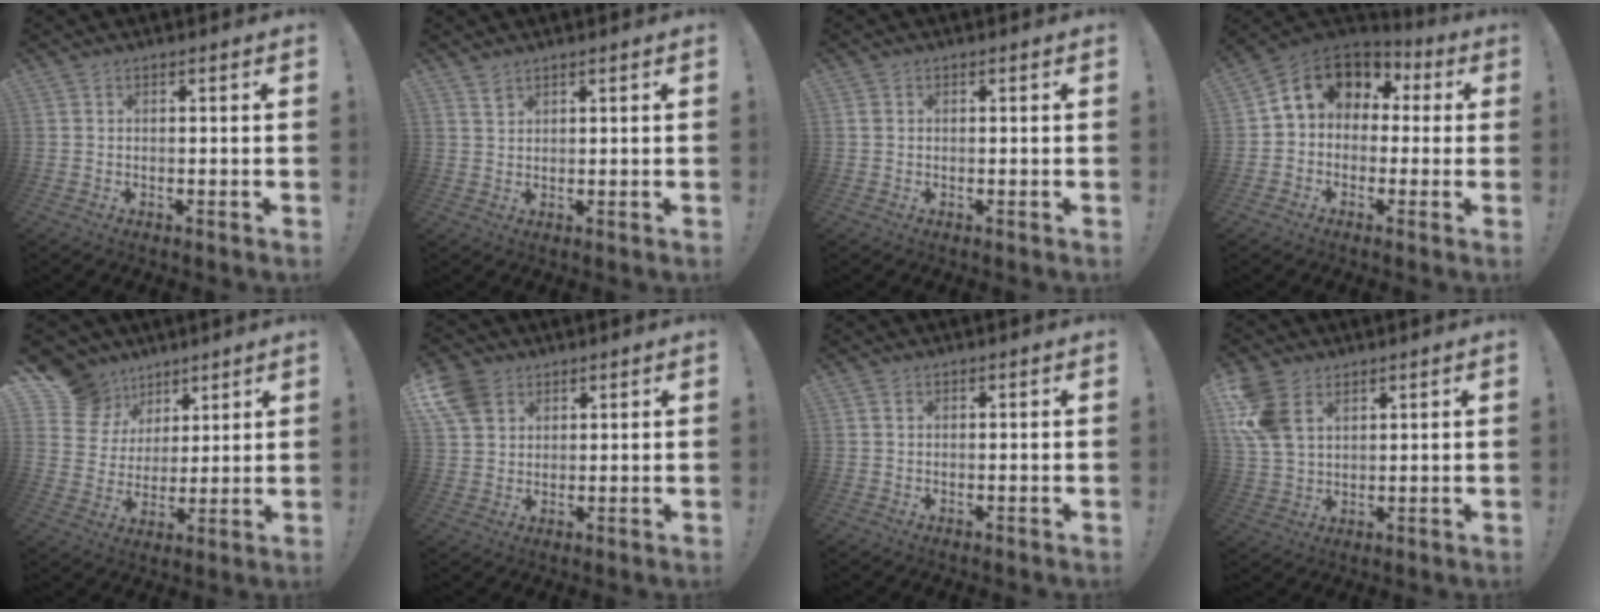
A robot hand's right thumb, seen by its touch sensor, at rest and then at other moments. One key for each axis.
{"total": 2.1, "fx": 1.6, "fy": 1.1, "fz": 0.7, "tx": 0.000, "ty": -0.011, "tz": 0.028}
{"total": 1.0, "fx": 0.3, "fy": 0.8, "fz": 0.5, "tx": -0.001, "ty": 0.000, "tz": 0.004}
{"total": 9.4, "fx": 2.2, "fy": 7.8, "fz": 4.8, "tx": -0.074, "ty": -0.002, "tz": 0.045}
{"total": 13.5, "fx": 7.8, "fy": 10.4, "fz": 3.7, "tx": -0.057, "ty": -0.050, "tz": 0.158}
{"total": 8.4, "fx": 4.6, "fy": 6.2, "fz": 3.4, "tx": -0.069, "ty": -0.020, "tz": 0.093}
{"total": 0.8, "fx": 0.4, "fy": 0.6, "fz": 0.2, "tx": -0.006, "ty": 0.003, "tz": 0.007}
{"total": 11.7, "fx": 5.5, "fy": 8.0, "fz": 6.6, "tx": -0.134, "ty": -0.017, "tz": 0.108}